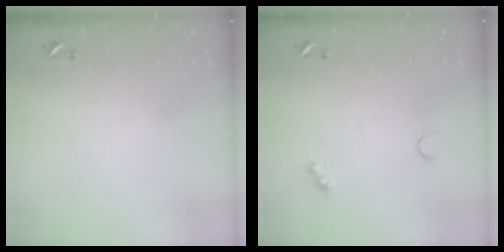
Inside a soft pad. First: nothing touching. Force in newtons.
{"total": 2.6, "press": 2.5, "slide": 0.5}